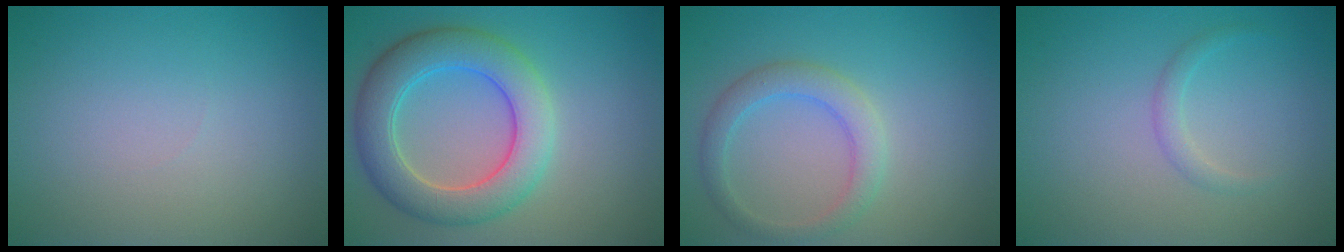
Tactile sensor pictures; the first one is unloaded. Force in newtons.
{"total": 6.9, "press": 6.9, "slide": 0.1}
{"total": 2.9, "press": 2.9, "slide": 0.1}
{"total": 1.1, "press": 1.1, "slide": 0.1}